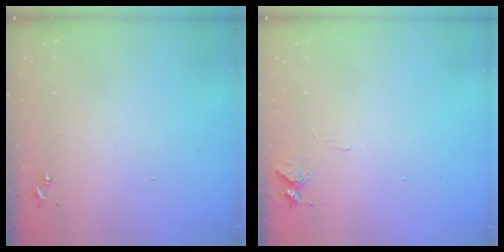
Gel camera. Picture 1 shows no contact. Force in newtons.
{"total": 5.4, "press": 5.4, "slide": 0.6}